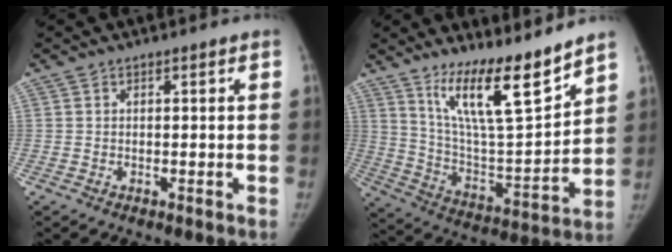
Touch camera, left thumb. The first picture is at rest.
{"total": 16.9, "force": [12.4, 2.9, 11.2], "torque": [-0.163, -0.089, 0.228]}